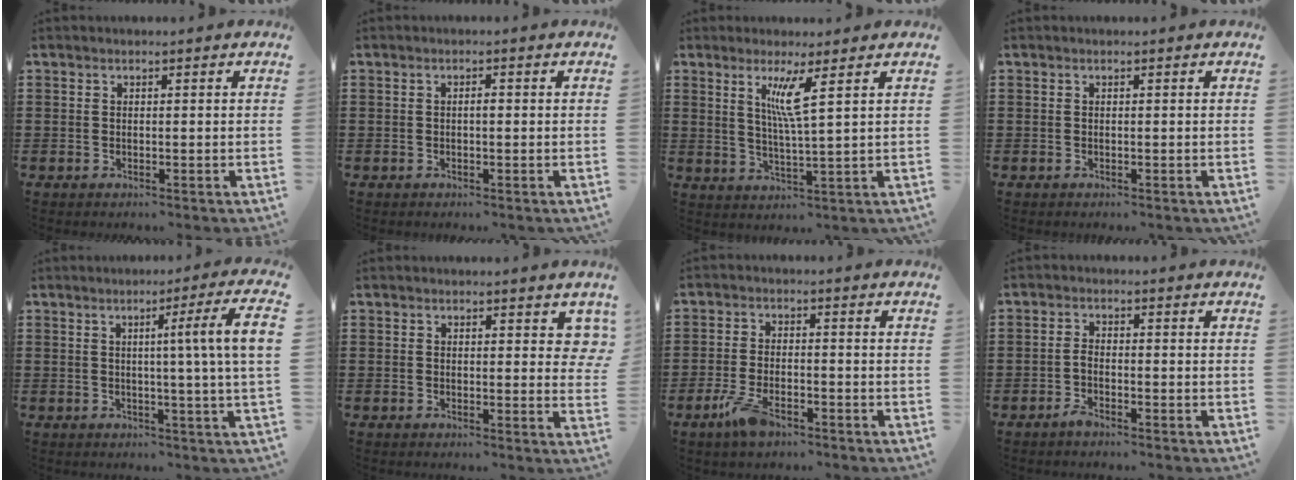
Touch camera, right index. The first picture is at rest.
{"total": 0.9, "force": [-0.1, 0.2, 0.9], "torque": [-0.018, -0.002, -0.002]}
{"total": 5.4, "force": [2.4, -0.2, 4.8], "torque": [-0.102, -0.003, 0.037]}
{"total": 0.0}
{"total": 7.4, "force": [1.0, -1.3, 7.2], "torque": [-0.117, -0.014, 0.007]}
{"total": 2.2, "force": [1.4, 1.2, 1.3], "torque": [-0.006, -0.001, 0.020]}
{"total": 4.9, "force": [-2.9, 1.9, 3.4], "torque": [-0.082, -0.003, -0.057]}
{"total": 1.7, "force": [-1.2, 0.4, 1.1], "torque": [-0.023, 0.002, -0.023]}